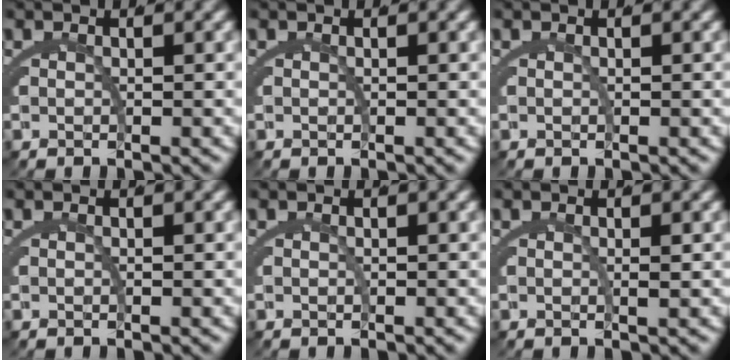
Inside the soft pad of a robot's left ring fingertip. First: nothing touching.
{"total": 0.0}
{"total": 0.0}
{"total": 0.0}
{"total": 0.0}
{"total": 0.7, "force": [0.1, -0.1, 0.6], "torque": [-0.012, -0.004, 0.003]}